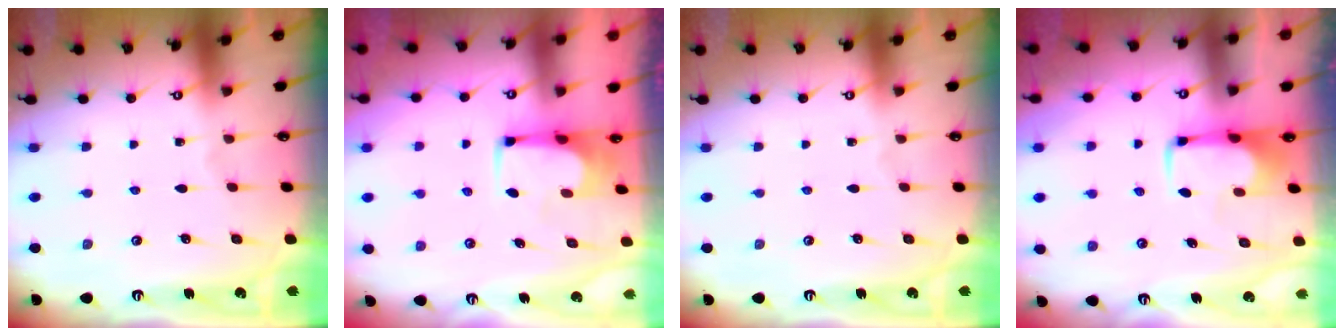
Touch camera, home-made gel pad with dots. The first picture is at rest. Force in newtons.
{"total": 5.3, "press": 5.3, "slide": 0.5}
{"total": 0.0}
{"total": 1.9, "press": 1.9, "slide": 0.4}